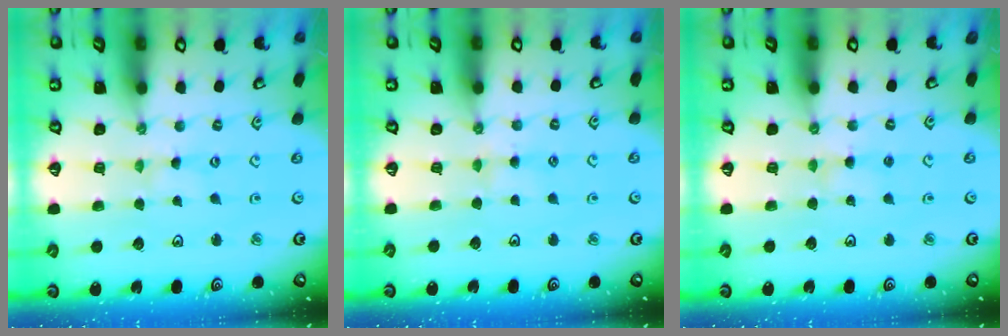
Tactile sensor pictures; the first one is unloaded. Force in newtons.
{"total": 3.4, "press": 3.3, "slide": 0.6}
{"total": 2.9, "press": 2.9, "slide": 0.3}